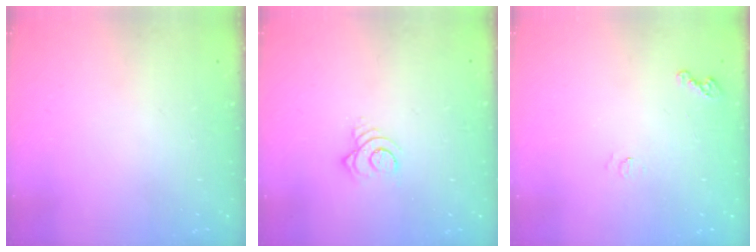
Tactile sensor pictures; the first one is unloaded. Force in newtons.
{"total": 5.5, "press": 5.5, "slide": 0.7}
{"total": 3.9, "press": 3.8, "slide": 0.5}